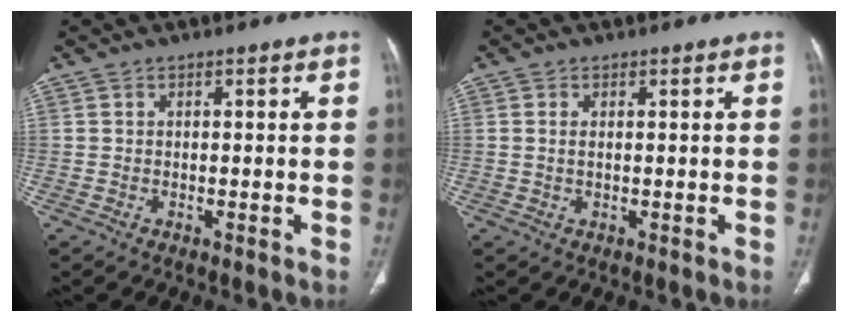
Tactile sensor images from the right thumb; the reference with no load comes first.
{"total": 1.2, "force": [0.3, 0.6, 1.0], "torque": [-0.025, 0.001, 0.008]}